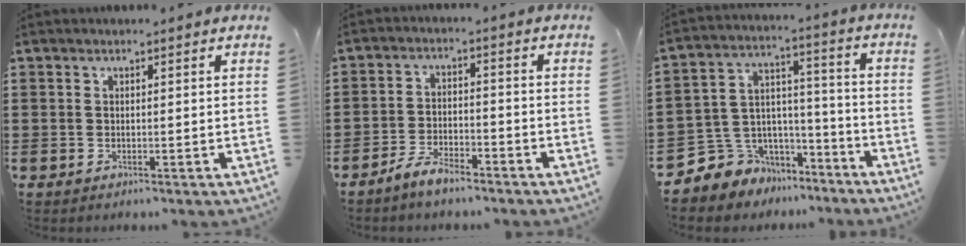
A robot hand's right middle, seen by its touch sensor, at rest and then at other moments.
{"total": 4.3, "force": [-3.8, 1.1, 1.6], "torque": [-0.034, 0.008, -0.077]}
{"total": 6.4, "force": [-4.5, 4.5, -1.2], "torque": [-0.014, -0.006, -0.090]}